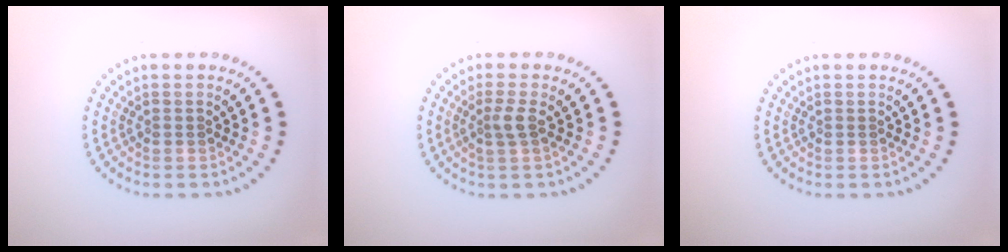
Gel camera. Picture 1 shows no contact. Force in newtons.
{"total": 1.6, "press": 1.2, "slide": 1.0}
{"total": 0.0}